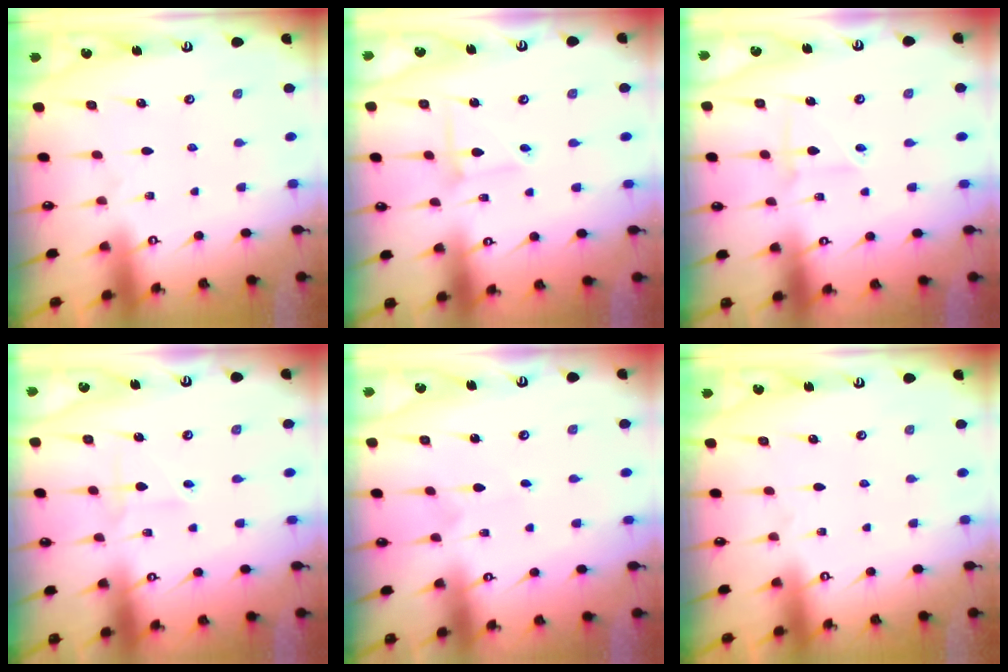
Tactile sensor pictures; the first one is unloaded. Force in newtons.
{"total": 2.8, "press": 2.8, "slide": 0.3}
{"total": 2.3, "press": 2.3, "slide": 0.4}
{"total": 2.6, "press": 2.5, "slide": 0.9}
{"total": 1.9, "press": 1.9, "slide": 0.2}
{"total": 0.0}